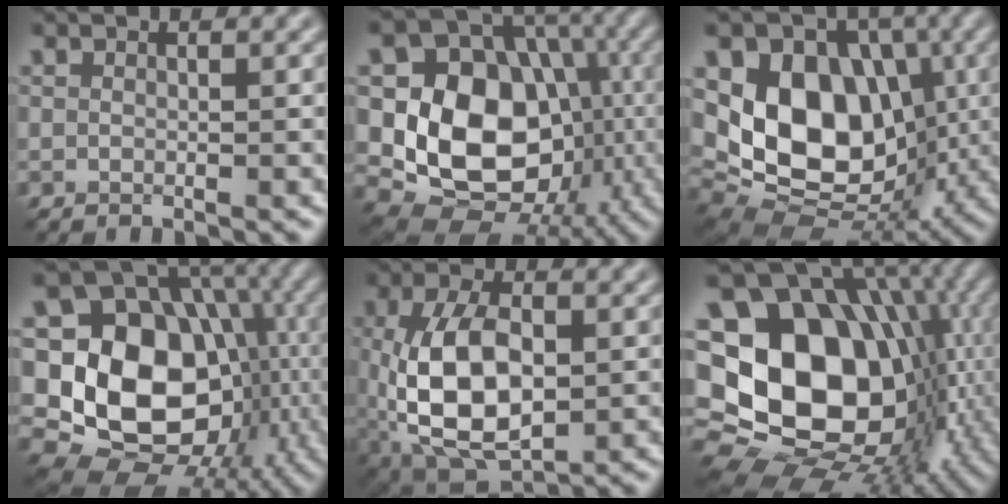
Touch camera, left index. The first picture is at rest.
{"total": 13.9, "force": [-1.4, 10.9, 8.4], "torque": [-0.139, -0.009, -0.027]}
{"total": 12.8, "force": [0.6, 9.5, 8.6], "torque": [-0.147, -0.014, 0.008]}
{"total": 17.7, "force": [-1.8, 14.1, 10.6], "torque": [-0.164, -0.008, -0.029]}
{"total": 10.5, "force": [-1.2, 5.7, 8.7], "torque": [-0.183, -0.006, -0.020]}
{"total": 20.7, "force": [-0.4, 15.7, 13.5], "torque": [-0.241, 0.001, 0.012]}